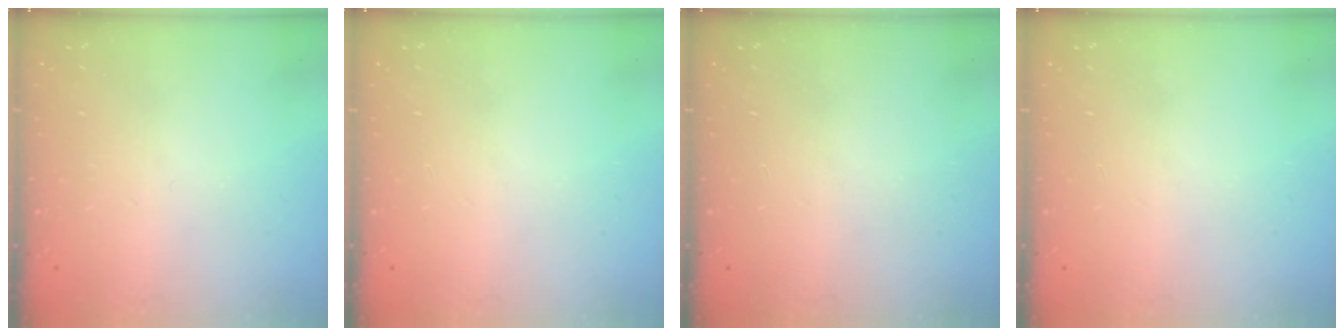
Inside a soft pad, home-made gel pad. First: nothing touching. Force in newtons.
{"total": 0.0}
{"total": 0.0}
{"total": 0.0}